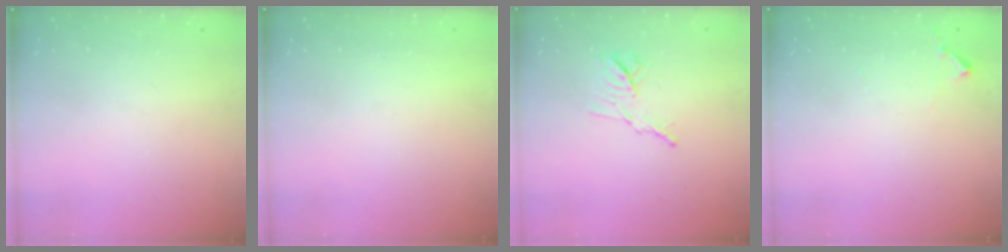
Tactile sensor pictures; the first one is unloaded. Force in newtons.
{"total": 1.6, "press": 1.6, "slide": 0.1}
{"total": 8.6, "press": 8.6, "slide": 0.7}
{"total": 6.8, "press": 6.8, "slide": 0.6}